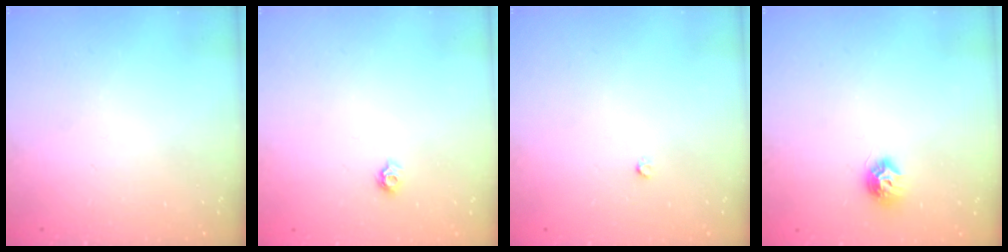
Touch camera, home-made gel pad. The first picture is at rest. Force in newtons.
{"total": 4.6, "press": 4.6, "slide": 0.6}
{"total": 2.2, "press": 2.2, "slide": 0.3}
{"total": 7.6, "press": 7.6, "slide": 0.2}